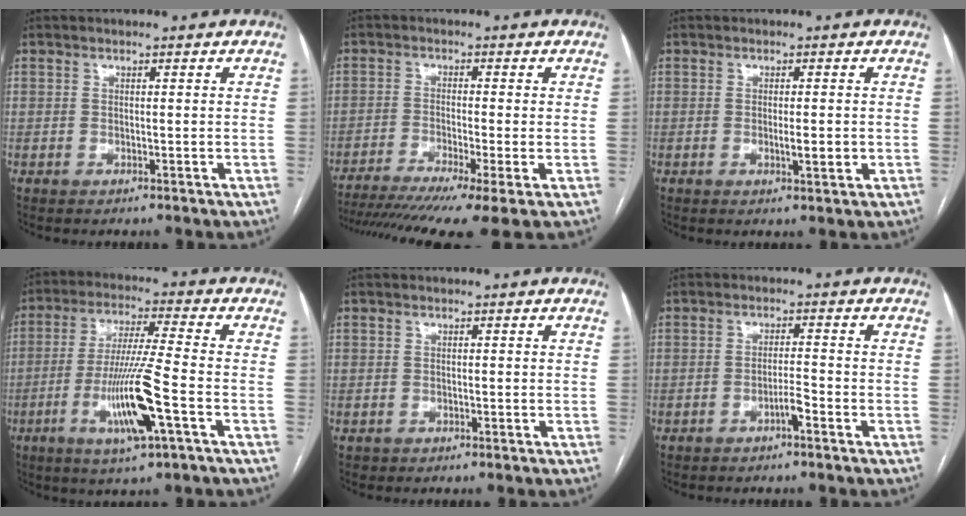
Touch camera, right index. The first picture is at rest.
{"total": 14.5, "force": [-10.8, -0.1, 9.7], "torque": [-0.155, -0.030, -0.172]}
{"total": 2.7, "force": [-0.5, 0.5, 2.6], "torque": [-0.046, -0.005, -0.006]}
{"total": 12.4, "force": [-4.2, -0.1, 11.6], "torque": [-0.231, -0.015, -0.080]}
{"total": 0.5, "force": [-0.2, 0.4, -0.2], "torque": [0.000, 0.005, -0.005]}
{"total": 2.3, "force": [-1.4, 0.1, 1.7], "torque": [-0.028, 0.001, -0.026]}